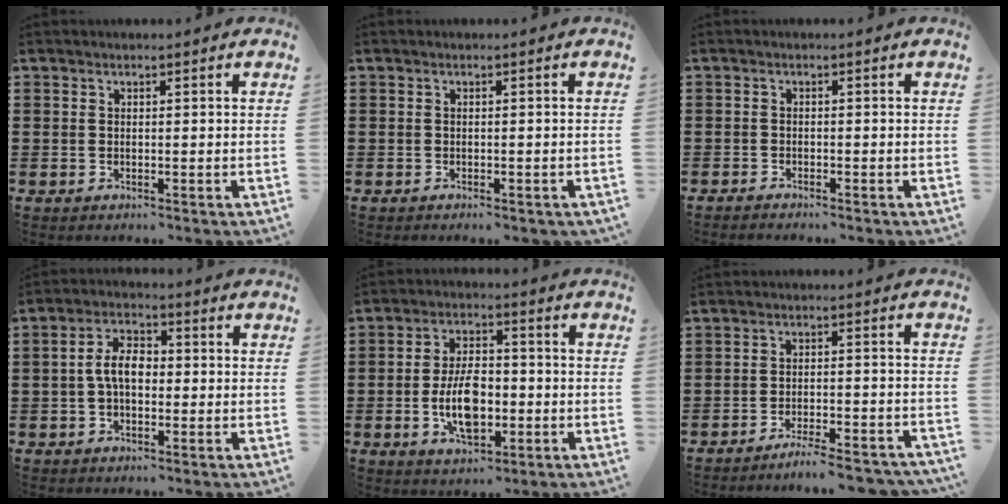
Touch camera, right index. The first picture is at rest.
{"total": 0.6, "force": [-0.5, 0.1, 0.3], "torque": [-0.007, -0.003, -0.010]}
{"total": 1.1, "force": [-1.1, 0.0, -0.1], "torque": [-0.001, 0.003, -0.024]}
{"total": 5.5, "force": [-0.5, 3.0, 4.6], "torque": [-0.100, 0.005, -0.014]}
{"total": 8.6, "force": [-1.9, 4.4, 7.2], "torque": [-0.134, -0.001, -0.041]}
{"total": 4.8, "force": [-4.4, -0.1, 1.8], "torque": [-0.030, -0.005, -0.085]}